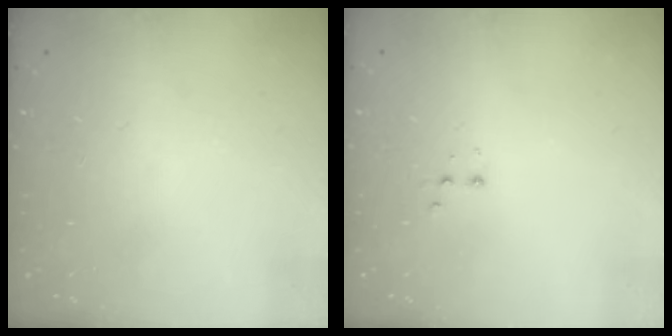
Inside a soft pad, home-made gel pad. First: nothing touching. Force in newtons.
{"total": 2.4, "press": 2.2, "slide": 0.9}